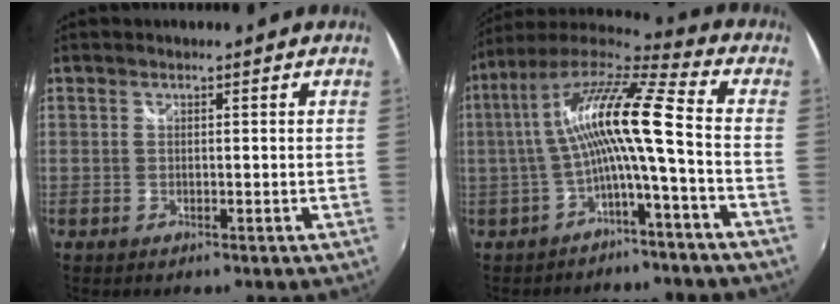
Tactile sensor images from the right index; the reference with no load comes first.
{"total": 13.3, "force": [-1.2, 0.4, 13.2], "torque": [-0.253, 0.016, -0.022]}